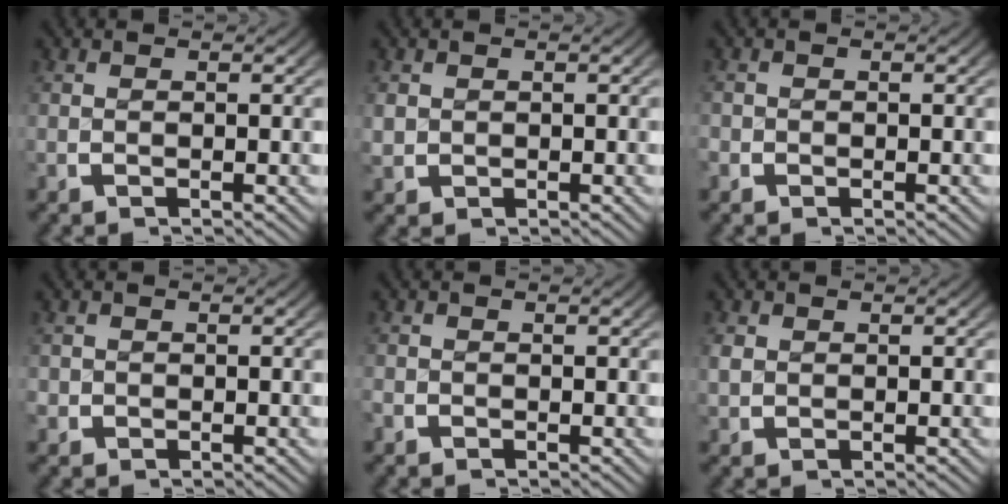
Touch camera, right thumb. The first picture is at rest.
{"total": 1.2, "force": [0.2, 1.1, 0.0], "torque": [-0.006, -0.009, 0.011]}
{"total": 1.0, "force": [-0.6, 0.7, -0.4], "torque": [0.004, -0.010, -0.011]}
{"total": 1.1, "force": [-0.2, 1.0, -0.3], "torque": [0.000, -0.013, 0.000]}
{"total": 1.1, "force": [-0.7, 0.6, -0.7], "torque": [0.011, -0.012, -0.012]}
{"total": 0.8, "force": [0.1, 0.8, -0.1], "torque": [0.001, -0.003, 0.009]}